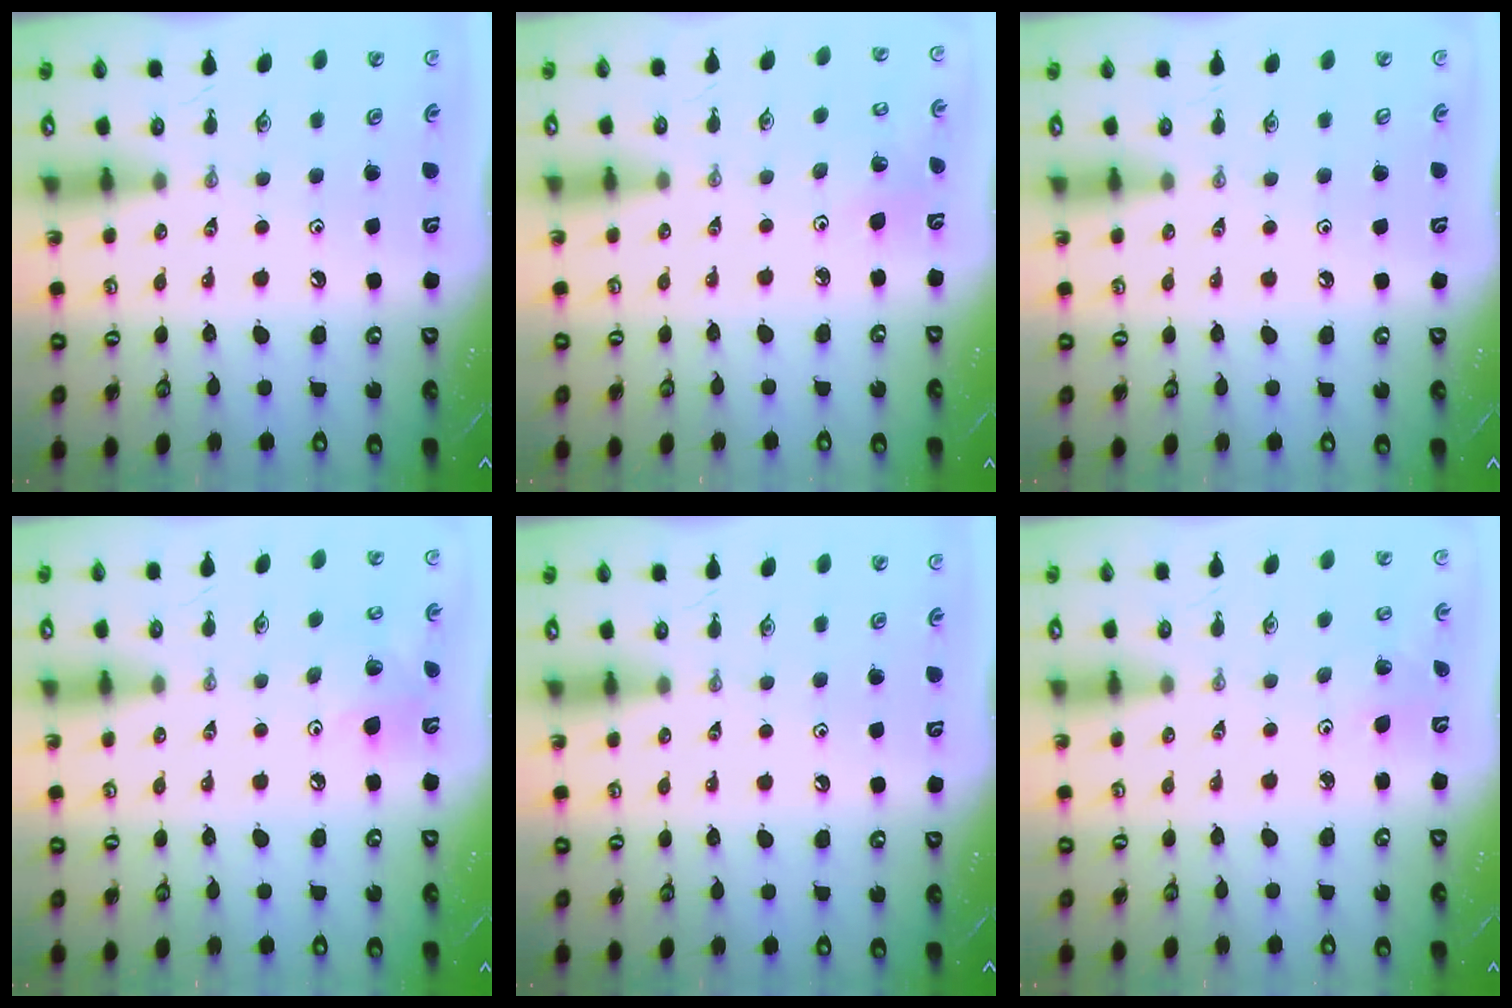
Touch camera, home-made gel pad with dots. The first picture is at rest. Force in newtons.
{"total": 3.7, "press": 3.6, "slide": 0.8}
{"total": 0.7, "press": 0.1, "slide": 0.7}
{"total": 10.1, "press": 9.9, "slide": 1.8}
{"total": 0.0}
{"total": 2.3, "press": 2.3, "slide": 0.2}